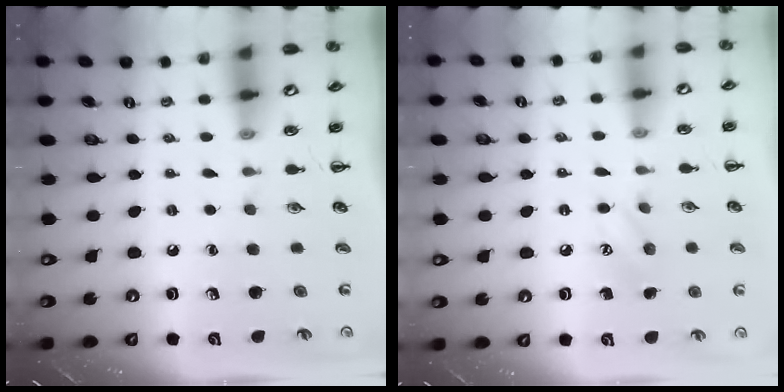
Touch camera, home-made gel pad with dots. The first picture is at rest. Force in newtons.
{"total": 8.1, "press": 7.9, "slide": 2.0}